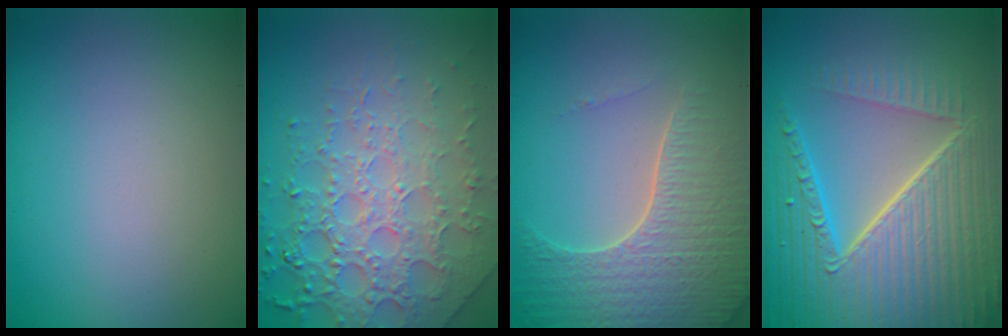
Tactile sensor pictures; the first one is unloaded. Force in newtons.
{"total": 8.1, "press": 5.6, "slide": 5.9}
{"total": 6.0, "press": 4.8, "slide": 3.5}
{"total": 10.5, "press": 6.7, "slide": 8.1}